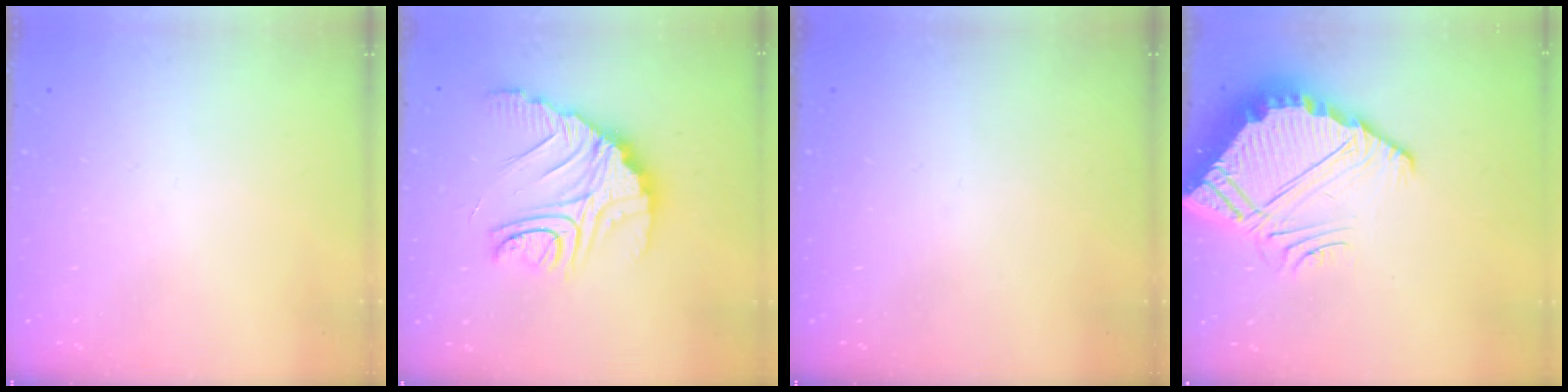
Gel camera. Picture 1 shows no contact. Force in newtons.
{"total": 15.5, "press": 15.4, "slide": 1.5}
{"total": 0.0}
{"total": 10.4, "press": 10.4, "slide": 0.6}